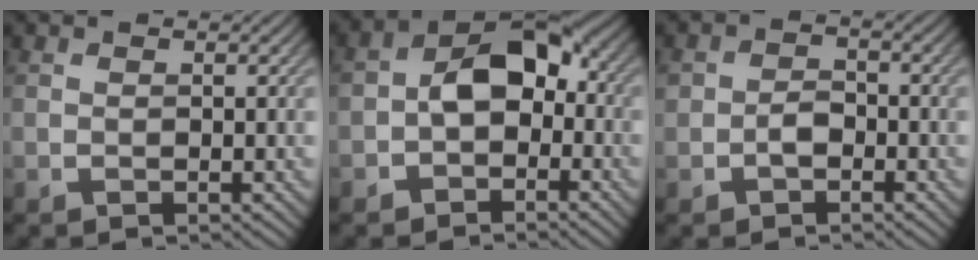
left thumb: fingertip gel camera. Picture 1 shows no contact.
{"total": 7.2, "force": [-1.3, 4.8, 5.2], "torque": [-0.070, 0.013, -0.038]}
{"total": 2.1, "force": [-0.9, 1.5, 1.0], "torque": [-0.015, 0.009, -0.022]}